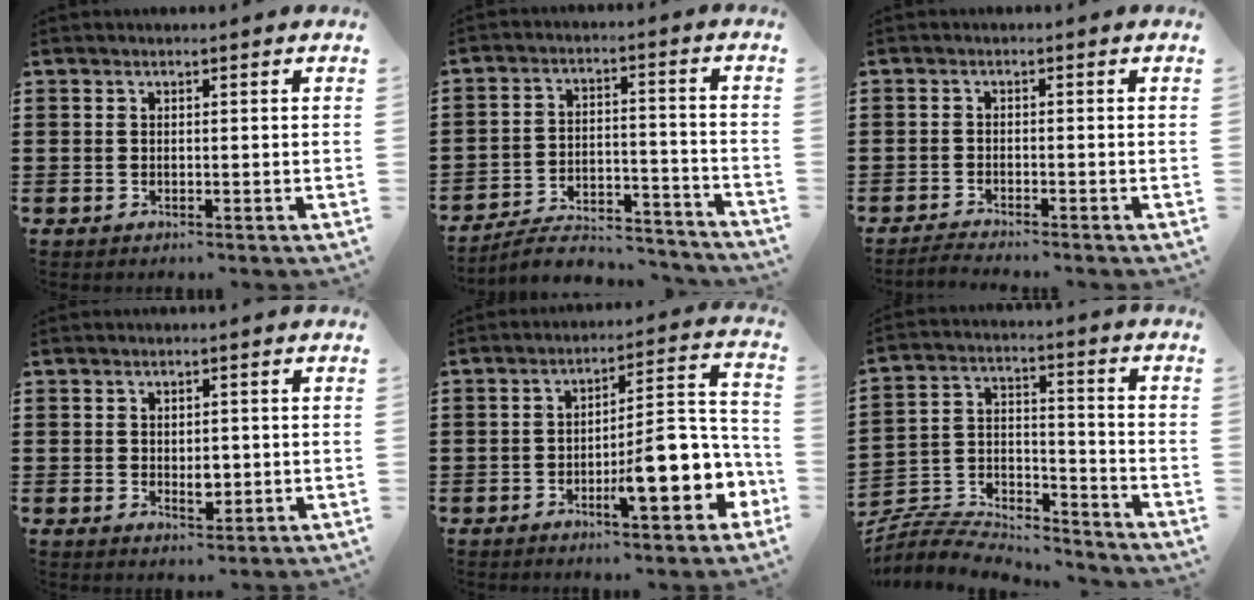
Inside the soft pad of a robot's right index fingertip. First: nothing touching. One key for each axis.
{"total": 5.9, "fx": -5.5, "fy": 1.1, "fz": 1.8, "tx": -0.035, "ty": 0.006, "tz": -0.108}
{"total": 1.8, "fx": -1.8, "fy": -0.2, "fz": 0.2, "tx": -0.004, "ty": 0.003, "tz": -0.036}
{"total": 2.6, "fx": -0.1, "fy": 1.4, "fz": 2.2, "tx": -0.033, "ty": 0.001, "tz": -0.003}
{"total": 10.6, "fx": -4.3, "fy": 2.9, "fz": 9.3, "tx": -0.114, "ty": -0.013, "tz": -0.077}
{"total": 6.4, "fx": -6.2, "fy": 1.5, "fz": 0.9, "tx": -0.031, "ty": 0.000, "tz": -0.126}